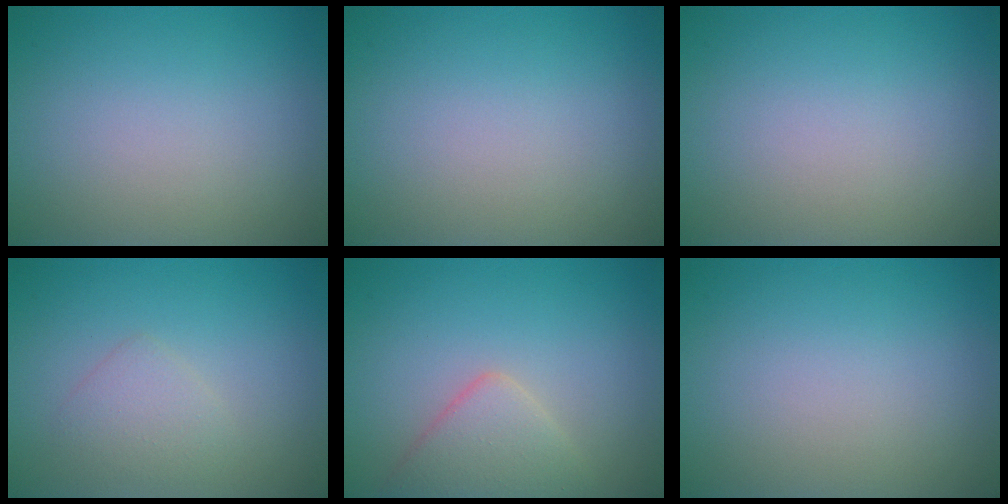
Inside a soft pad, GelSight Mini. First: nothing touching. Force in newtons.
{"total": 0.0}
{"total": 0.0}
{"total": 1.8, "press": 1.8, "slide": 0.1}
{"total": 3.2, "press": 3.2, "slide": 0.1}
{"total": 0.0}